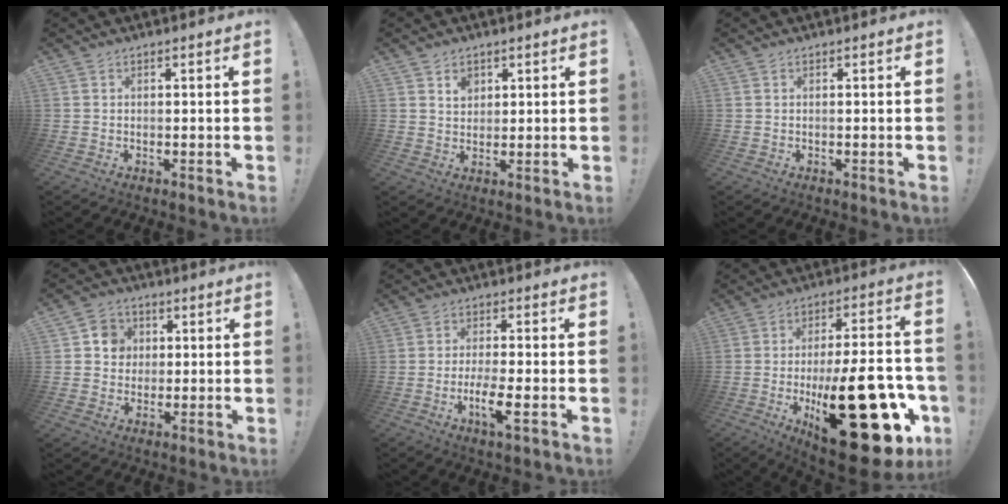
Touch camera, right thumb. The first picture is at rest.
{"total": 3.6, "force": [2.0, 2.8, 1.3], "torque": [-0.005, -0.008, 0.032]}
{"total": 0.0}
{"total": 7.5, "force": [1.3, 7.1, 2.3], "torque": [-0.030, 0.001, 0.028]}
{"total": 7.4, "force": [-2.6, 0.9, 6.9], "torque": [-0.128, -0.007, -0.045]}
{"total": 34.1, "force": [-10.2, 12.9, 29.8], "torque": [-0.413, 0.040, -0.129]}